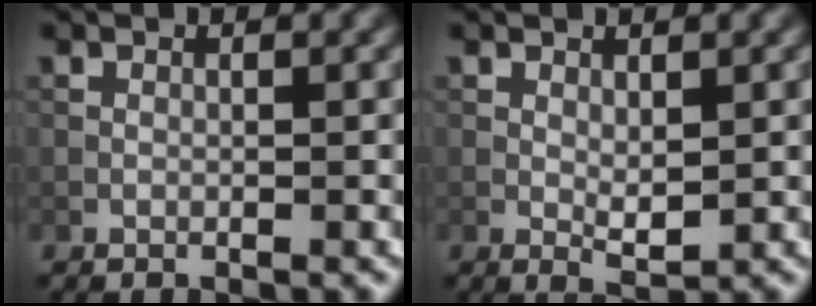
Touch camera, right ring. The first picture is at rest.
{"total": 1.7, "force": [0.3, 0.8, 1.4], "torque": [-0.027, -0.006, 0.010]}